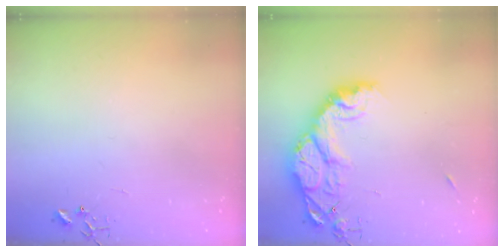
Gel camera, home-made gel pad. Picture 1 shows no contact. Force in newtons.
{"total": 15.3, "press": 15.2, "slide": 1.3}